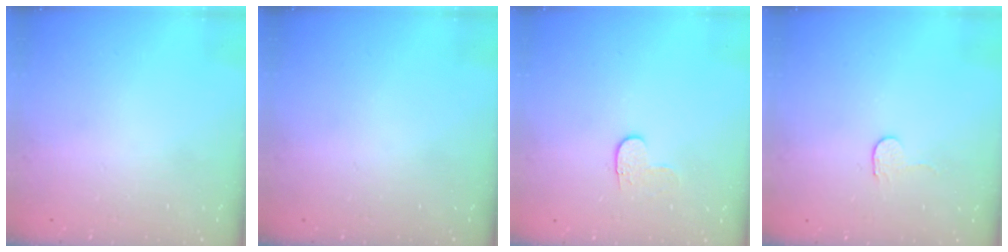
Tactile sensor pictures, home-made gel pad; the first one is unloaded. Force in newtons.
{"total": 0.0}
{"total": 4.0, "press": 3.9, "slide": 0.5}
{"total": 2.7, "press": 2.7, "slide": 0.2}